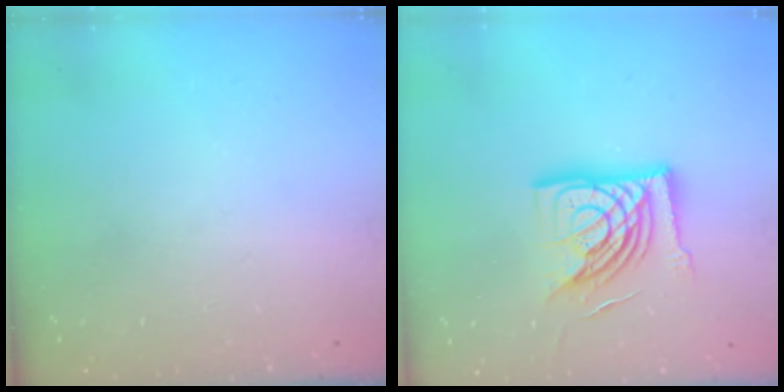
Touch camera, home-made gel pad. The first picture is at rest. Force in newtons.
{"total": 15.6, "press": 15.5, "slide": 1.2}